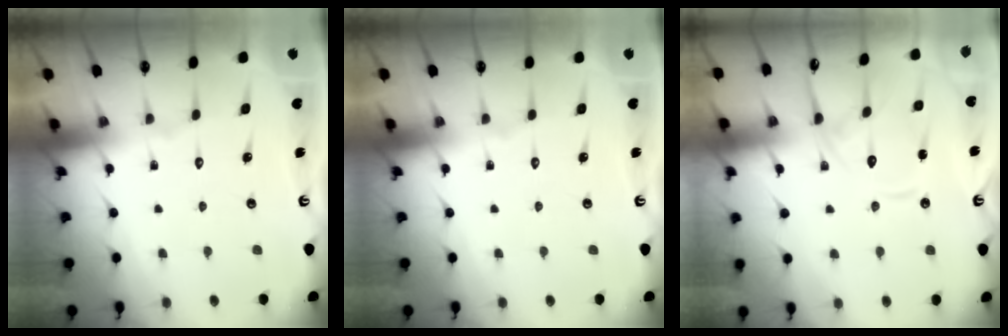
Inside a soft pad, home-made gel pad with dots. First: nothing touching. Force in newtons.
{"total": 0.0}
{"total": 11.5, "press": 11.5, "slide": 0.6}